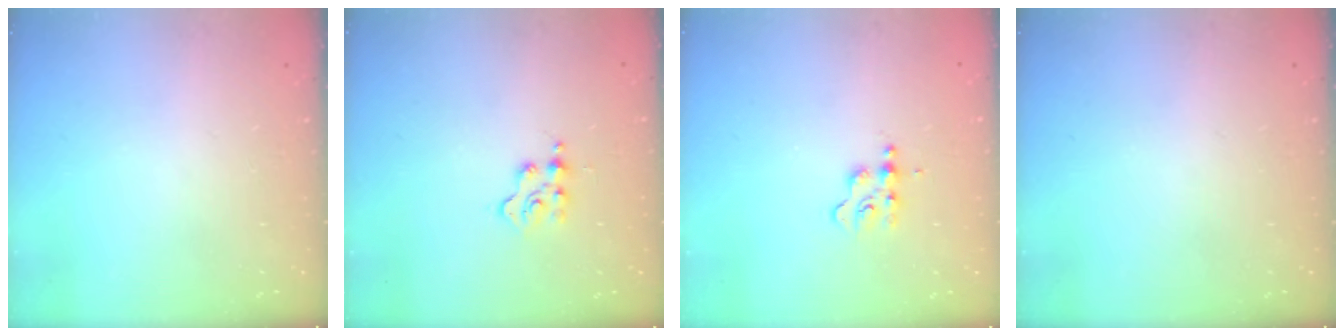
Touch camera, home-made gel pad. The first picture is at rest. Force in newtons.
{"total": 2.7, "press": 2.7, "slide": 0.3}
{"total": 2.8, "press": 2.8, "slide": 0.3}
{"total": 0.0}